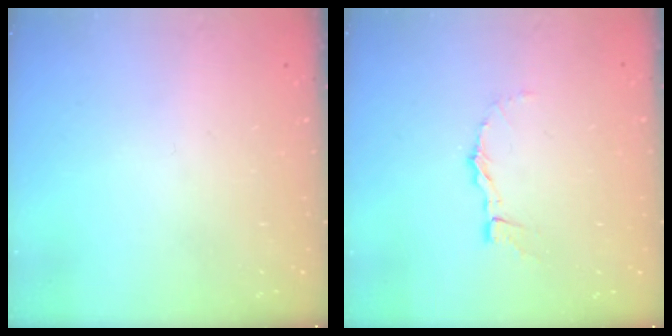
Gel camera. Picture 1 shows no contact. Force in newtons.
{"total": 1.6, "press": 1.6, "slide": 0.1}